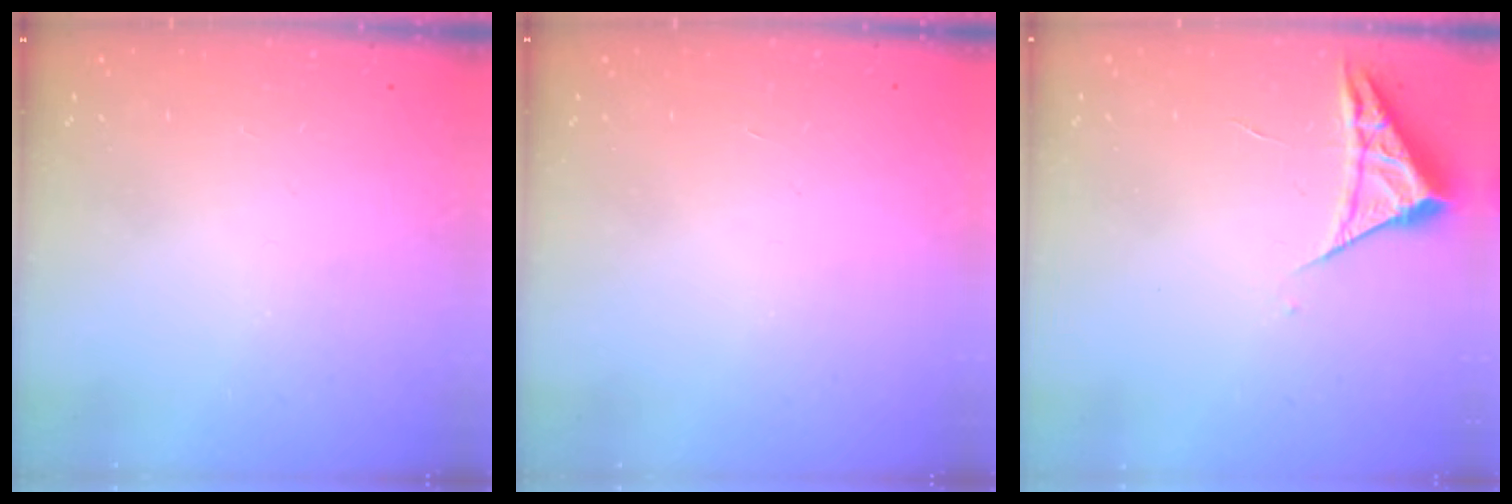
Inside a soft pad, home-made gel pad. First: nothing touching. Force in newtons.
{"total": 1.7, "press": 1.7, "slide": 0.1}
{"total": 4.2, "press": 4.2, "slide": 0.5}